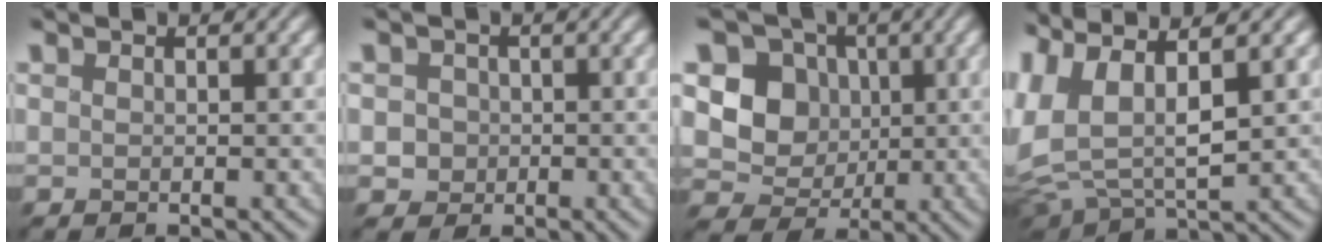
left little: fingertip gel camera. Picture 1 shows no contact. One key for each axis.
{"total": 2.2, "fx": -0.3, "fy": 2.0, "fz": 0.7, "tx": -0.003, "ty": 0.007, "tz": -0.001}
{"total": 7.3, "fx": 0.6, "fy": 6.6, "fz": 3.1, "tx": -0.051, "ty": 0.006, "tz": -0.018}
{"total": 7.5, "fx": 1.5, "fy": 3.2, "fz": 6.7, "tx": -0.162, "ty": 0.007, "tz": 0.021}